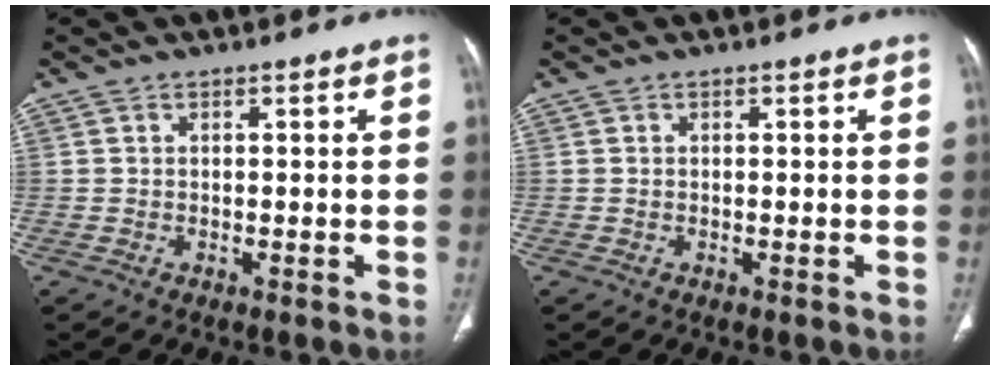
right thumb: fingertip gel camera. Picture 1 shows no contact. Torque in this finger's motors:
{"motor_torque": [0.00, 0.04, -0.05, 0.02, 0.01]}